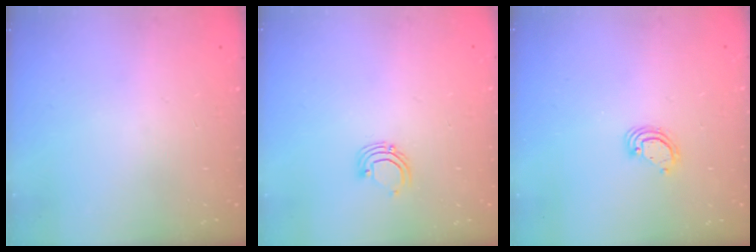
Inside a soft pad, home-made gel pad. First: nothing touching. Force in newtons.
{"total": 3.4, "press": 3.4, "slide": 0.3}
{"total": 3.8, "press": 3.8, "slide": 0.1}